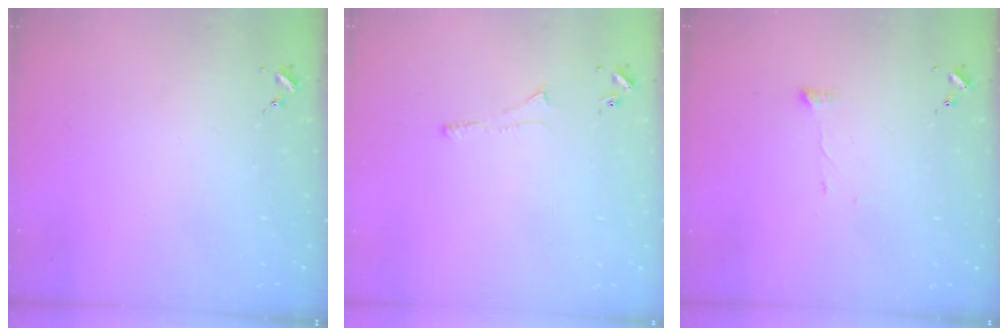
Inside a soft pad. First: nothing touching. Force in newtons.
{"total": 2.9, "press": 2.8, "slide": 0.7}
{"total": 3.5, "press": 3.5, "slide": 0.5}